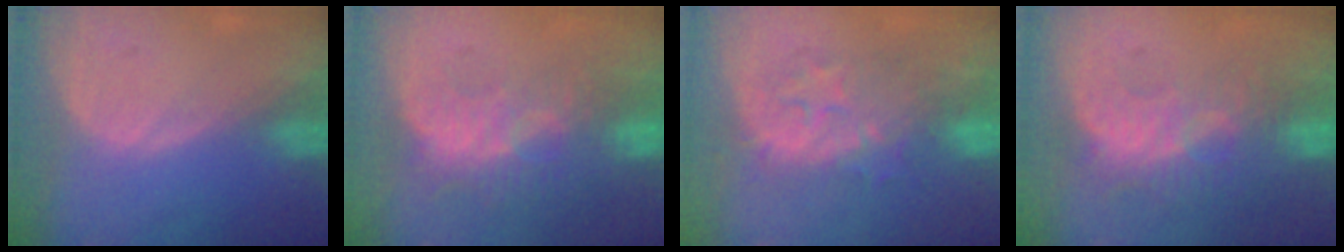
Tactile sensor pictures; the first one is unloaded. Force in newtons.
{"total": 9.1, "press": 8.3, "slide": 3.9}
{"total": 8.3, "press": 8.3, "slide": 0.1}
{"total": 9.0, "press": 8.2, "slide": 3.7}